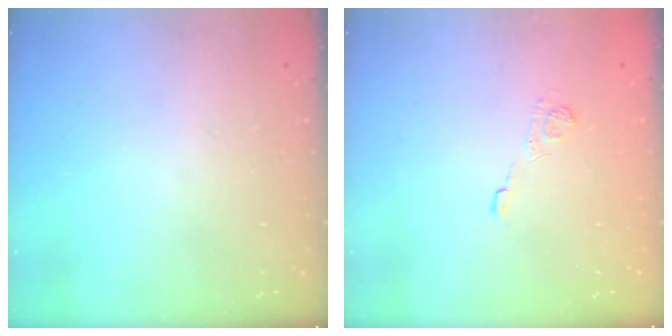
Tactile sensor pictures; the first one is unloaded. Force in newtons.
{"total": 8.5, "press": 8.4, "slide": 1.5}